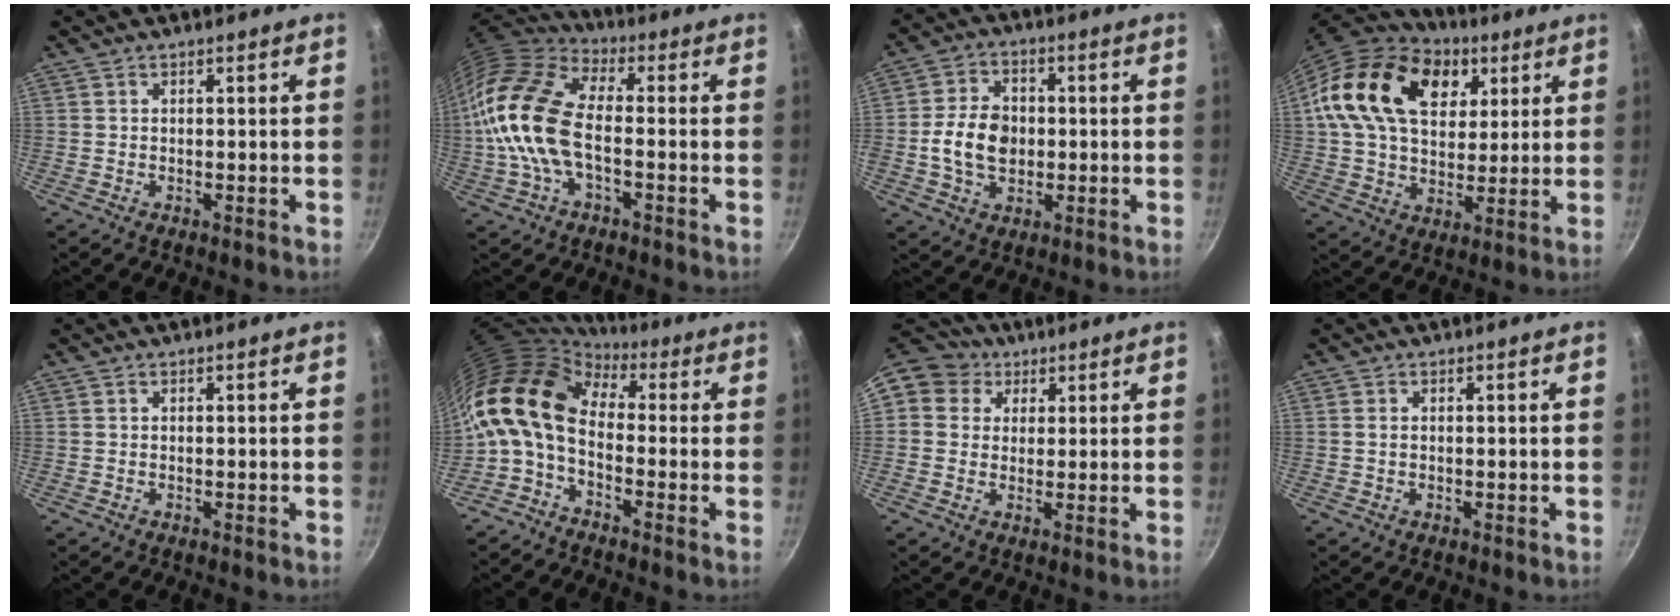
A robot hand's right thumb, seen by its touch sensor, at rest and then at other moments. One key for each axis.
{"total": 17.3, "fx": -1.9, "fy": 9.2, "fz": 14.5, "tx": -0.275, "ty": 0.030, "tz": -0.052}
{"total": 10.0, "fx": -0.6, "fy": 7.5, "fz": 6.6, "tx": -0.100, "ty": 0.013, "tz": -0.019}
{"total": 23.4, "fx": 8.4, "fy": 15.8, "fz": 15.1, "tx": -0.236, "ty": -0.001, "tz": 0.139}
{"total": 0.0}
{"total": 13.4, "fx": 0.3, "fy": 8.7, "fz": 10.2, "tx": -0.191, "ty": 0.024, "tz": -0.018}
{"total": 9.5, "fx": 3.8, "fy": 8.2, "fz": 2.9, "tx": -0.027, "ty": 0.008, "tz": 0.048}
{"total": 0.7, "fx": 0.0, "fy": 0.6, "fz": 0.5, "tx": -0.008, "ty": 0.003, "tz": -0.001}